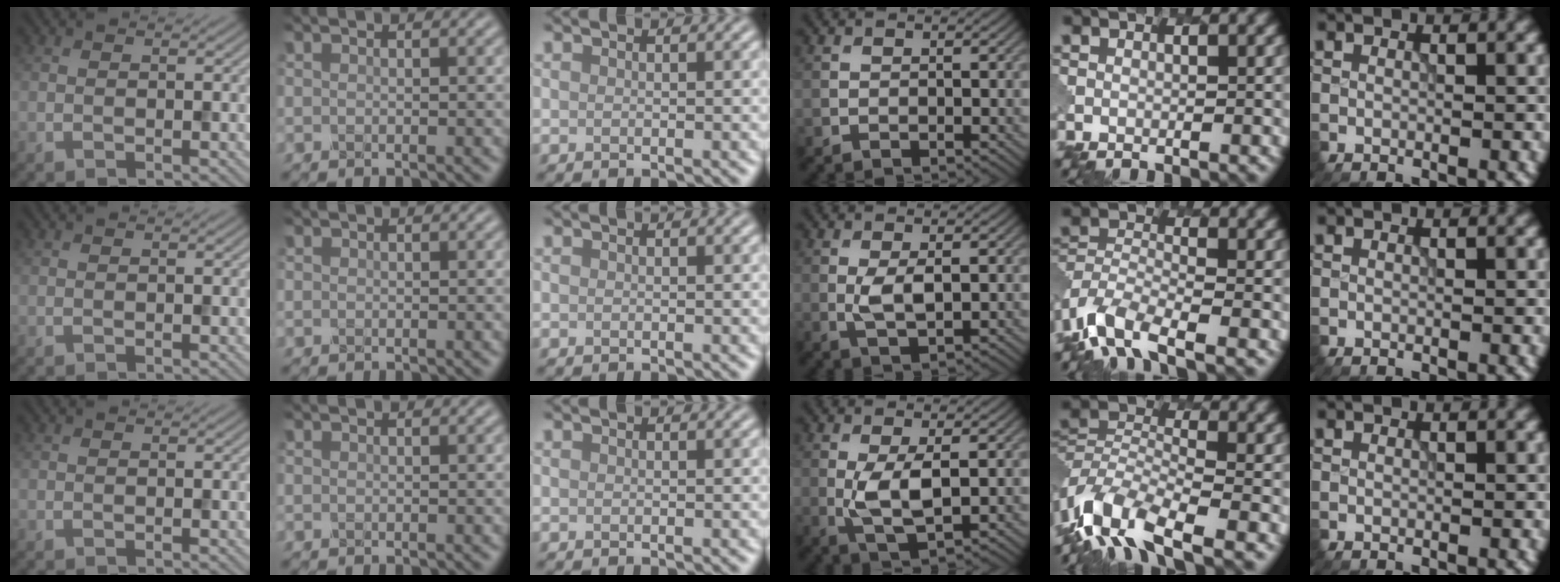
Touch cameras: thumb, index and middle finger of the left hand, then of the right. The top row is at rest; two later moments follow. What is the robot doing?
{"motion": "extract", "object": "pen bag"}